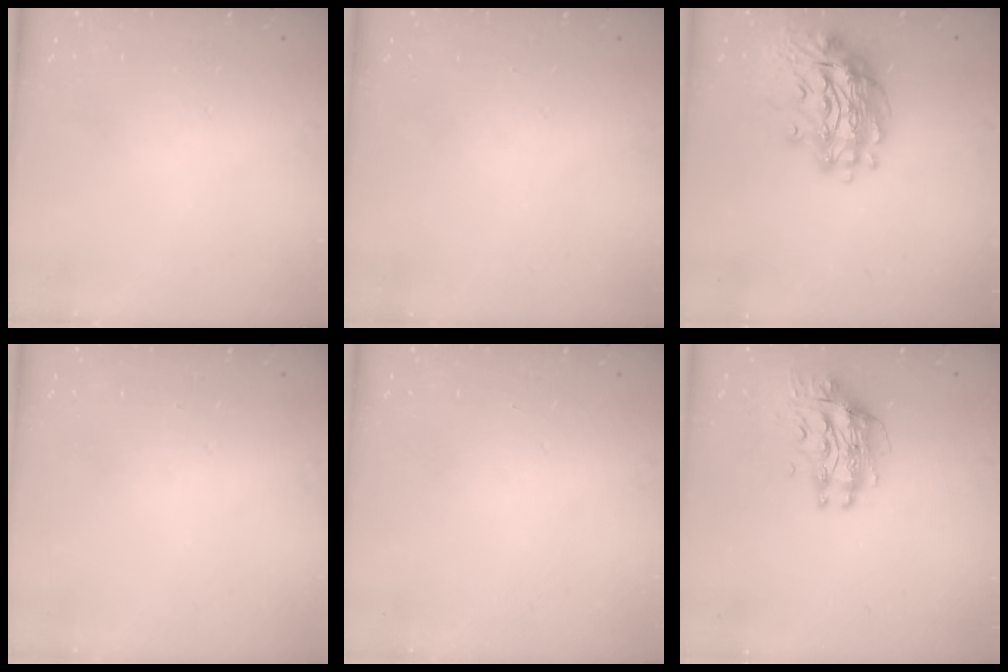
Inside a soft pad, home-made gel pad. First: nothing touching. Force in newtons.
{"total": 0.0}
{"total": 17.0, "press": 16.8, "slide": 2.5}
{"total": 0.0}
{"total": 0.0}
{"total": 10.4, "press": 10.4, "slide": 0.9}